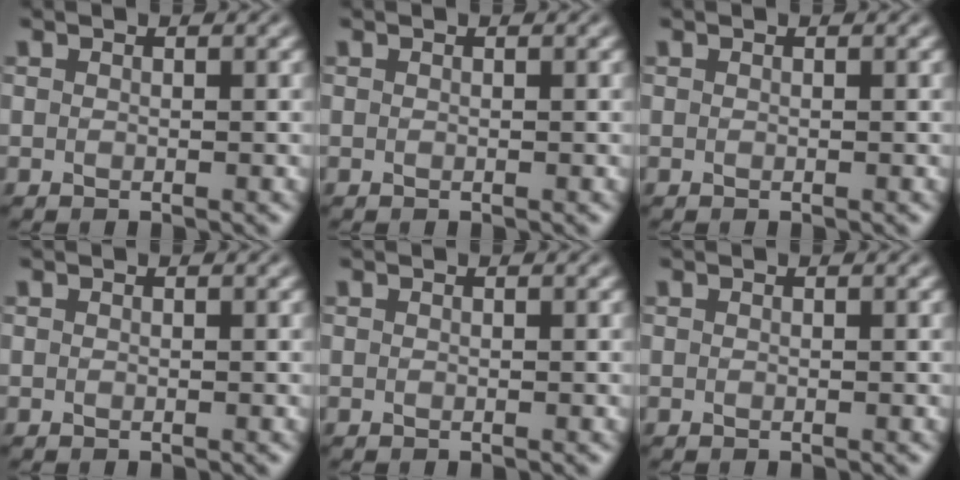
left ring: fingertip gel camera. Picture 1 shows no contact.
{"total": 0.0}
{"total": 0.0}
{"total": 0.0}
{"total": 0.0}
{"total": 0.0}